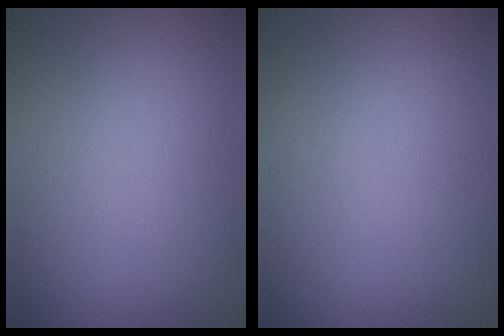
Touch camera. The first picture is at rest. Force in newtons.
{"total": 0.0}